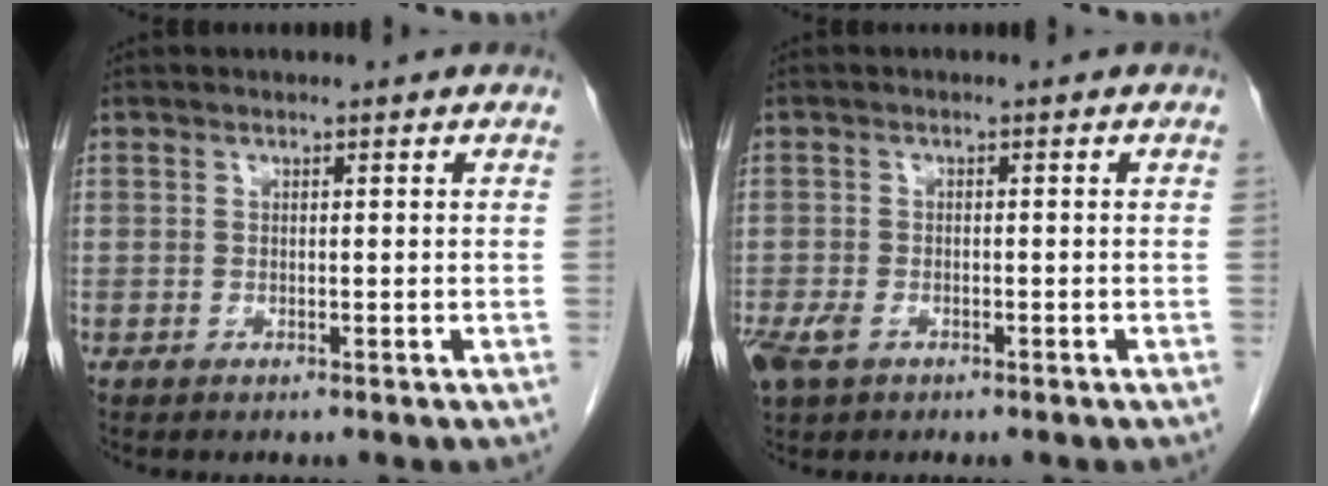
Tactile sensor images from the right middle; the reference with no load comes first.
{"total": 4.0, "force": [-2.2, 2.3, 2.4], "torque": [-0.053, -0.005, -0.036]}